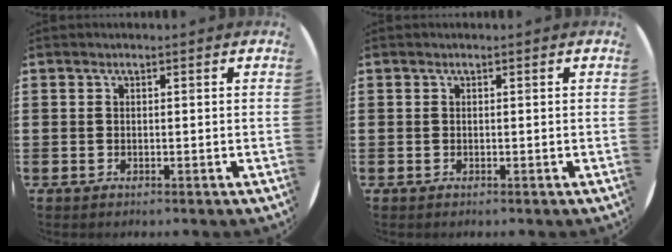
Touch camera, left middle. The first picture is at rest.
{"total": 0.0}